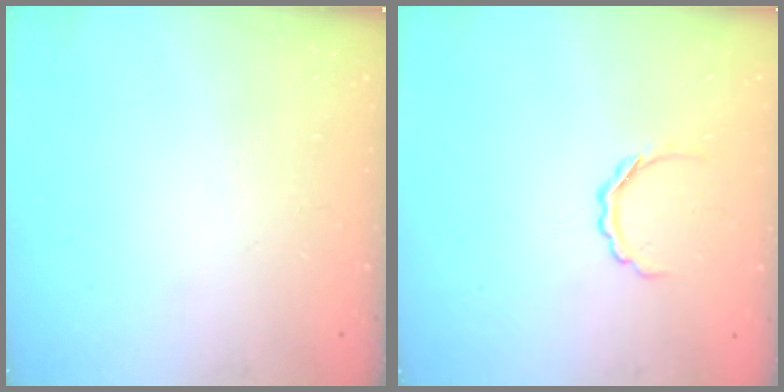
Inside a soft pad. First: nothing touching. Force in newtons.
{"total": 3.9, "press": 3.9, "slide": 0.5}